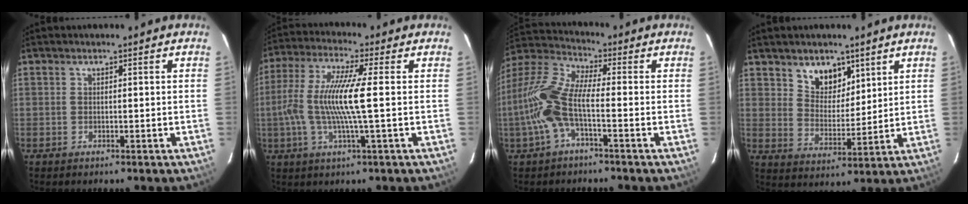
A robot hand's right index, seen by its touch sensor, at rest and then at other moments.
{"total": 11.3, "force": [-0.7, 0.3, 11.3], "torque": [-0.223, -0.001, -0.014]}
{"total": 11.5, "force": [-3.1, 3.2, 10.6], "torque": [-0.237, 0.006, -0.066]}
{"total": 7.7, "force": [5.0, 4.9, 3.1], "torque": [-0.040, -0.001, 0.095]}